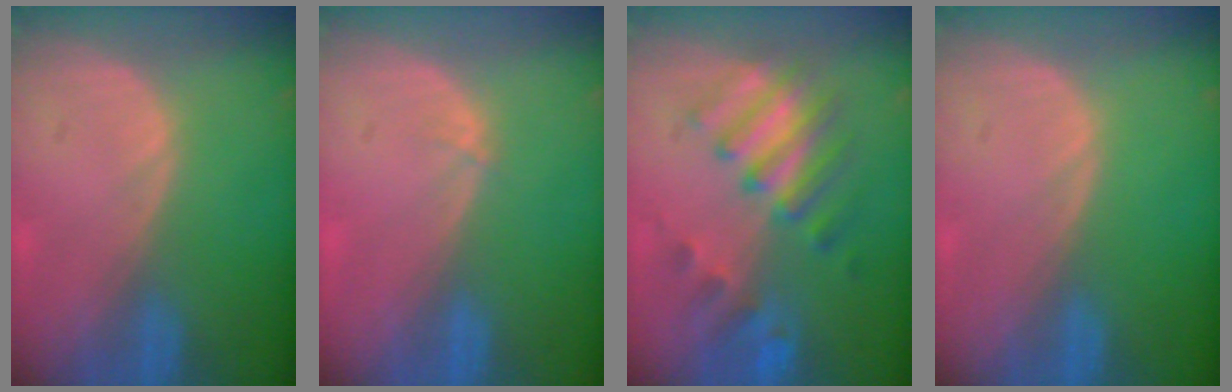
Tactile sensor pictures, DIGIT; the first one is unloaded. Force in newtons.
{"total": 0.6, "press": 0.4, "slide": 0.3}
{"total": 7.7, "press": 7.5, "slide": 1.8}
{"total": 0.0}